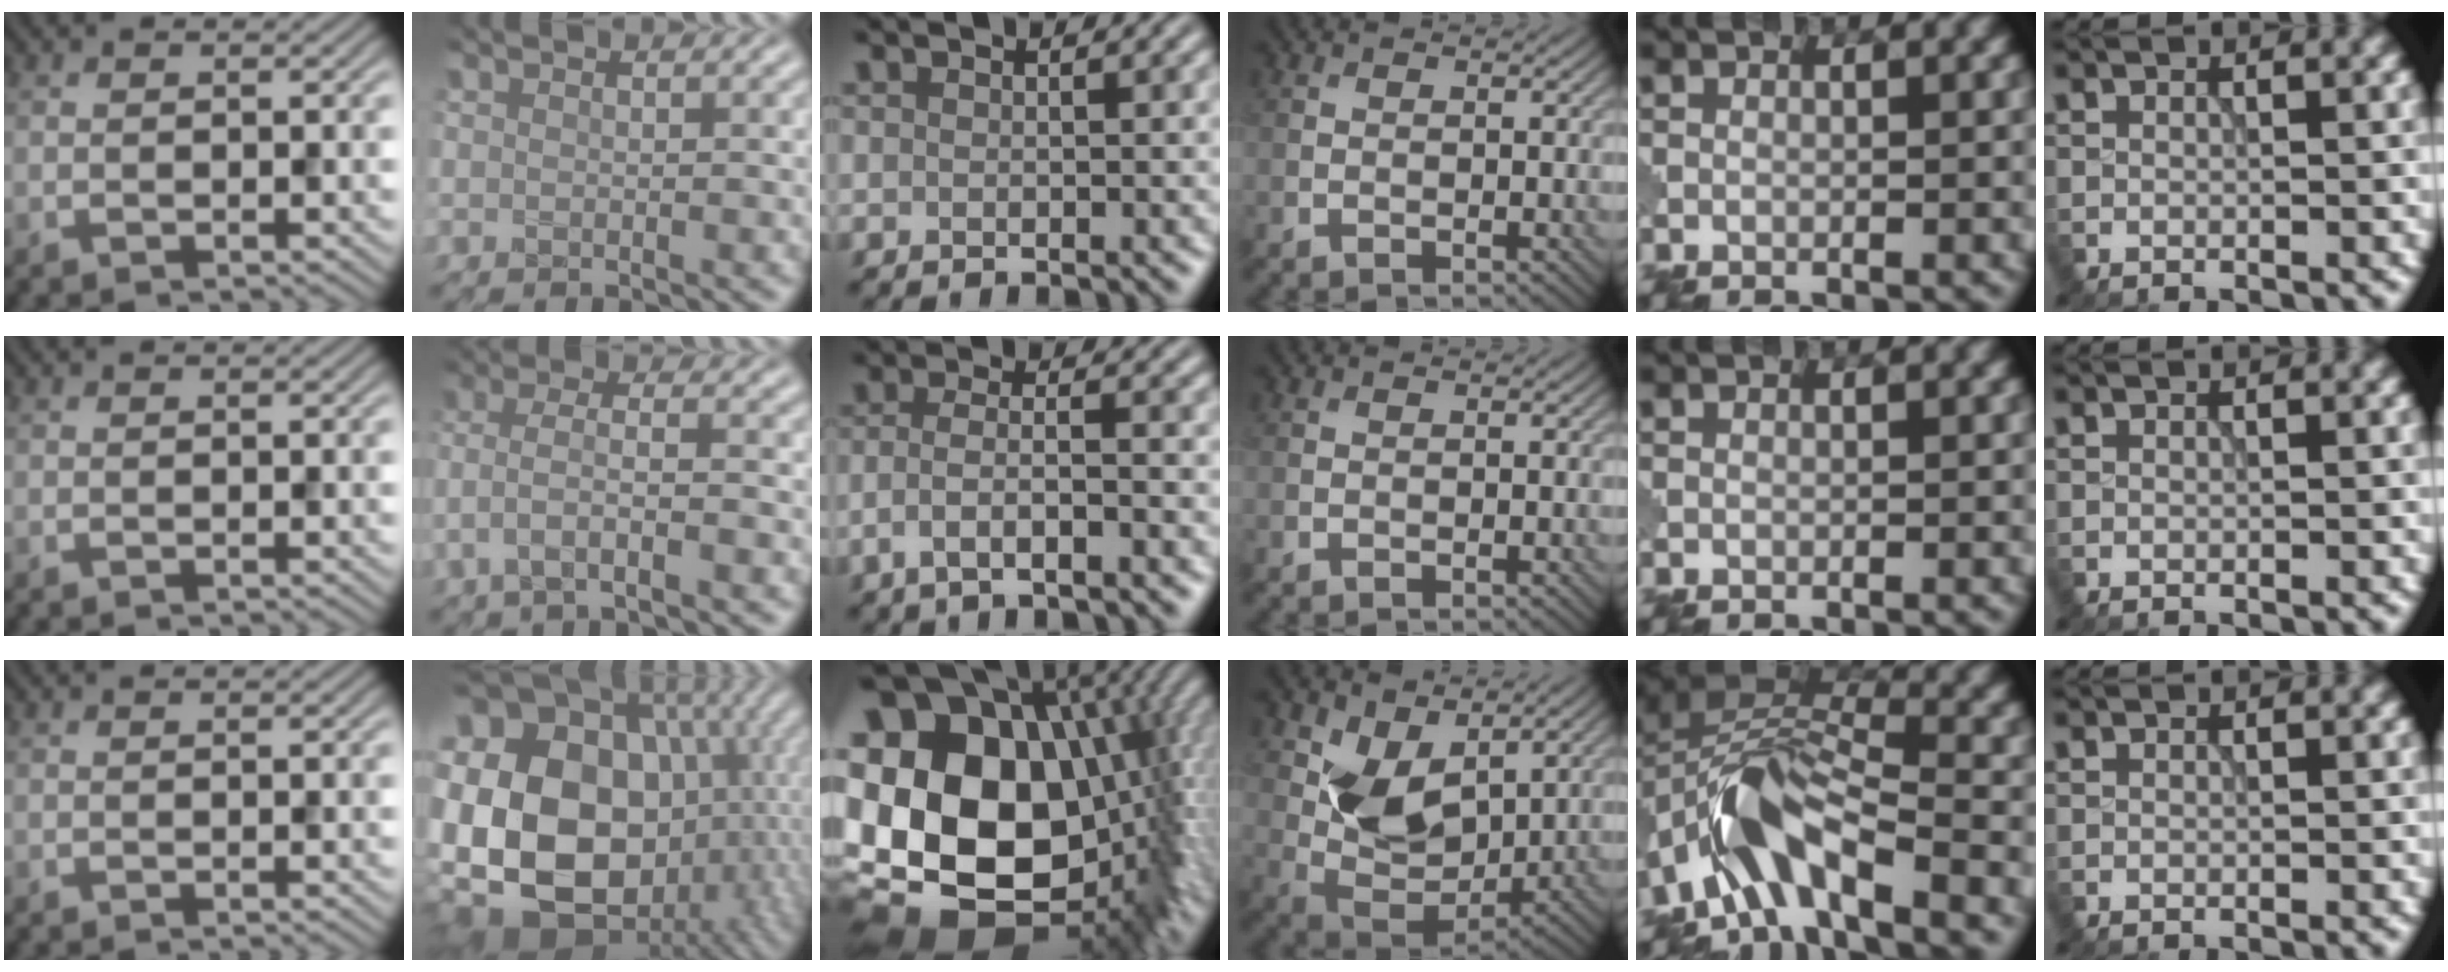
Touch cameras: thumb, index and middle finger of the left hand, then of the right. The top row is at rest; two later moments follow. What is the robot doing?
{"motion": "extract", "object": "pin"}